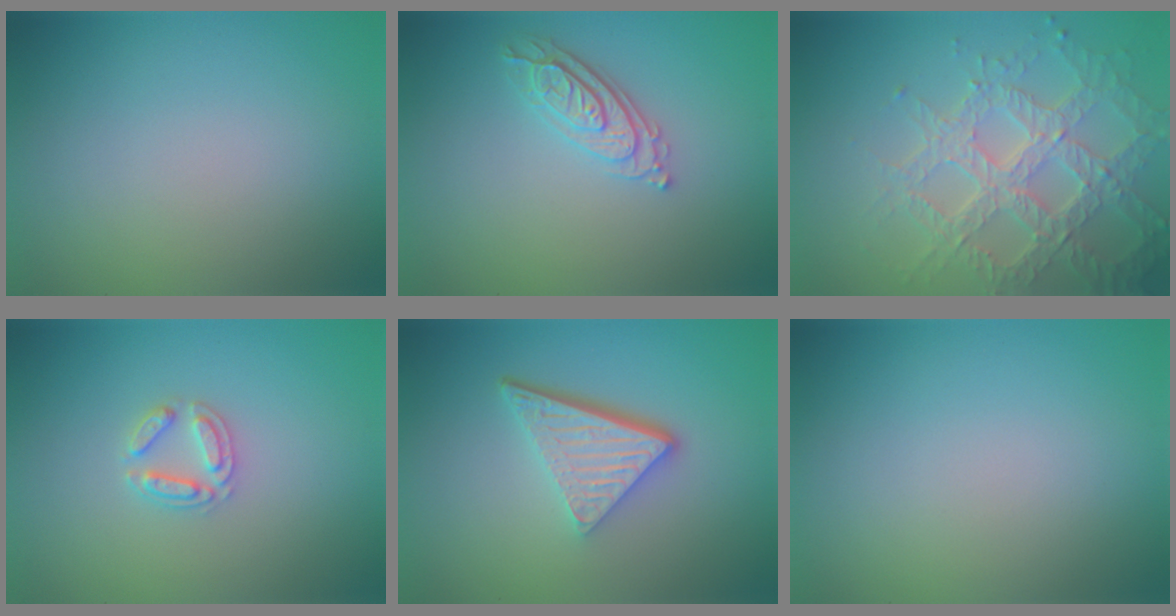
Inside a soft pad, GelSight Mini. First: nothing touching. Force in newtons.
{"total": 2.9, "press": 2.7, "slide": 1.0}
{"total": 6.4, "press": 5.0, "slide": 4.0}
{"total": 2.2, "press": 2.2, "slide": 0.3}
{"total": 5.5, "press": 3.7, "slide": 4.0}
{"total": 0.0}